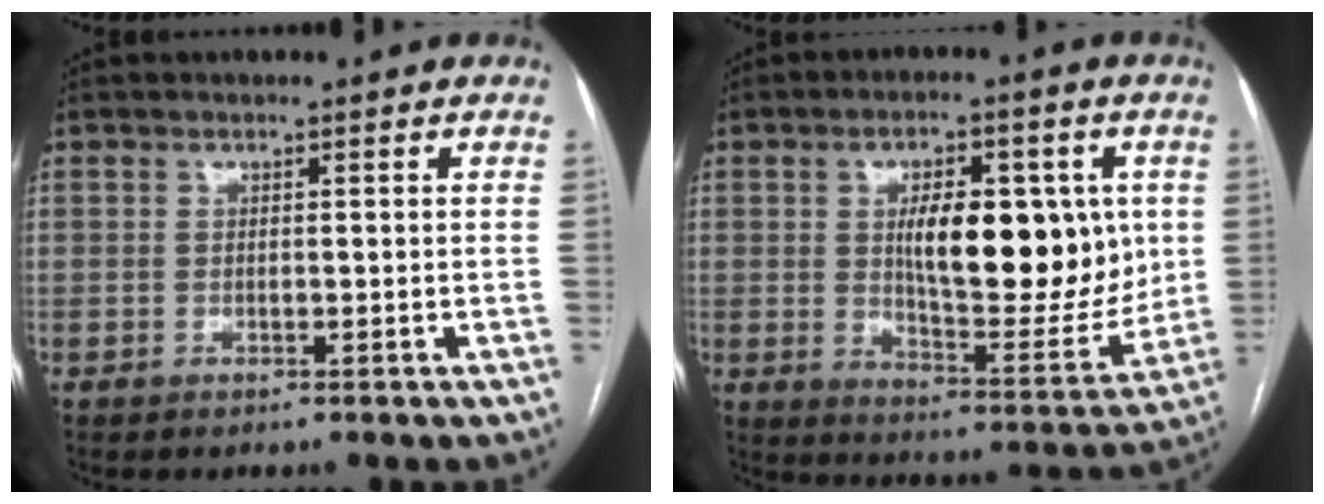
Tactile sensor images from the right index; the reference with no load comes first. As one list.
[{"total": 16.3, "force": [2.7, 6.3, 14.8], "torque": [-0.215, 0.000, 0.051]}]